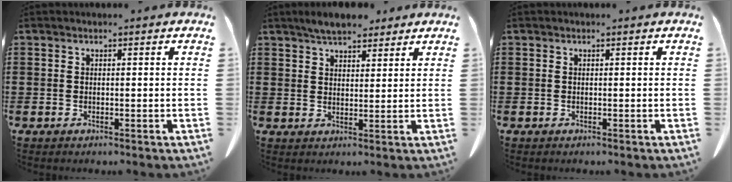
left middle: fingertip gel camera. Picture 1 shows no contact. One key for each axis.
{"total": 4.7, "fx": 4.2, "fy": 1.3, "fz": 1.6, "tx": -0.042, "ty": -0.005, "tz": 0.081}
{"total": 0.0}